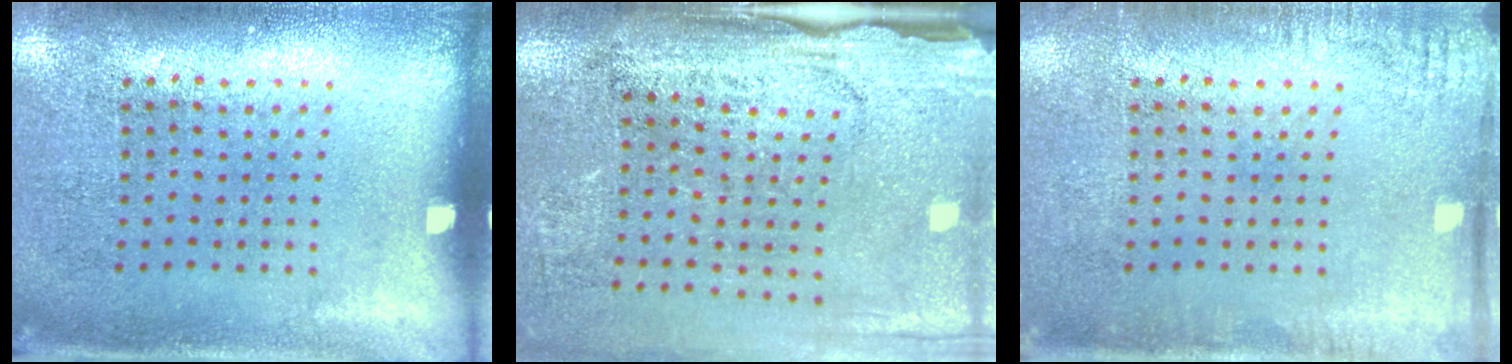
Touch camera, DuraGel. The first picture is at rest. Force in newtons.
{"total": 3.7, "press": 3.2, "slide": 1.9}
{"total": 1.7, "press": 1.7, "slide": 0.2}